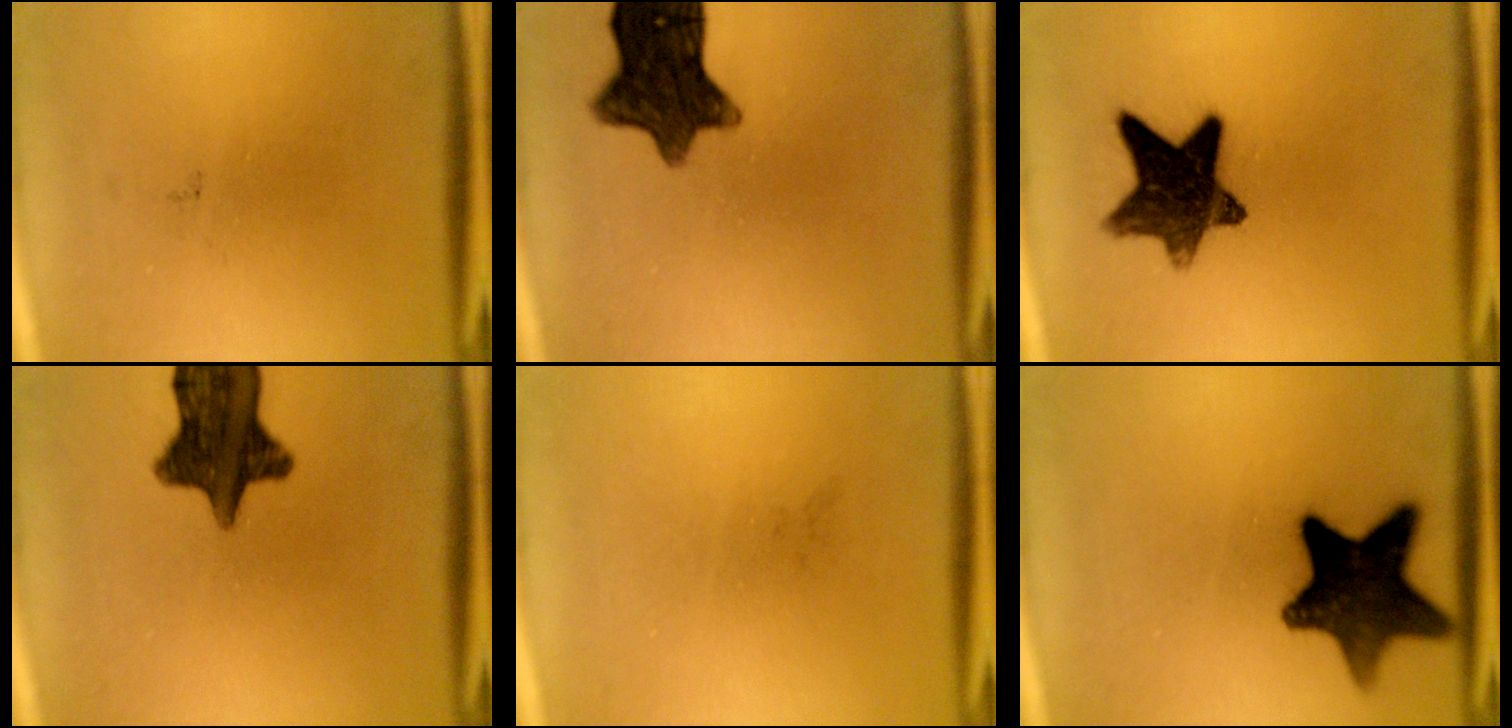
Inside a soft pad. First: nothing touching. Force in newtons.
{"total": 11.4}
{"total": 12.3}
{"total": 12.0}
{"total": 0.0}
{"total": 14.4}